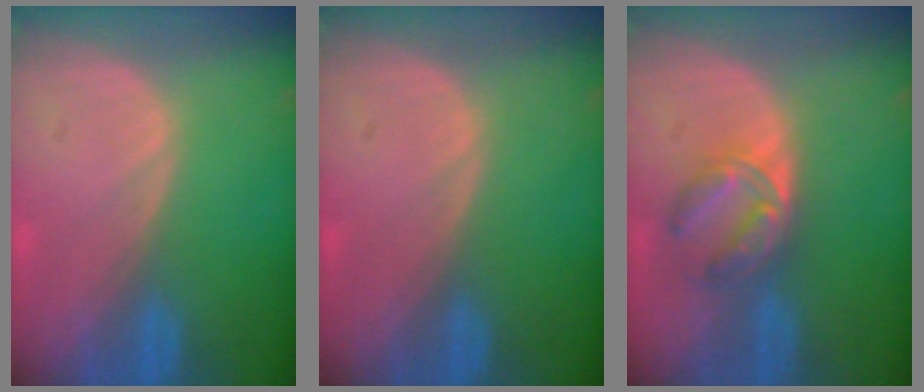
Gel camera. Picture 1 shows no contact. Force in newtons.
{"total": 0.0}
{"total": 5.6, "press": 5.4, "slide": 1.7}